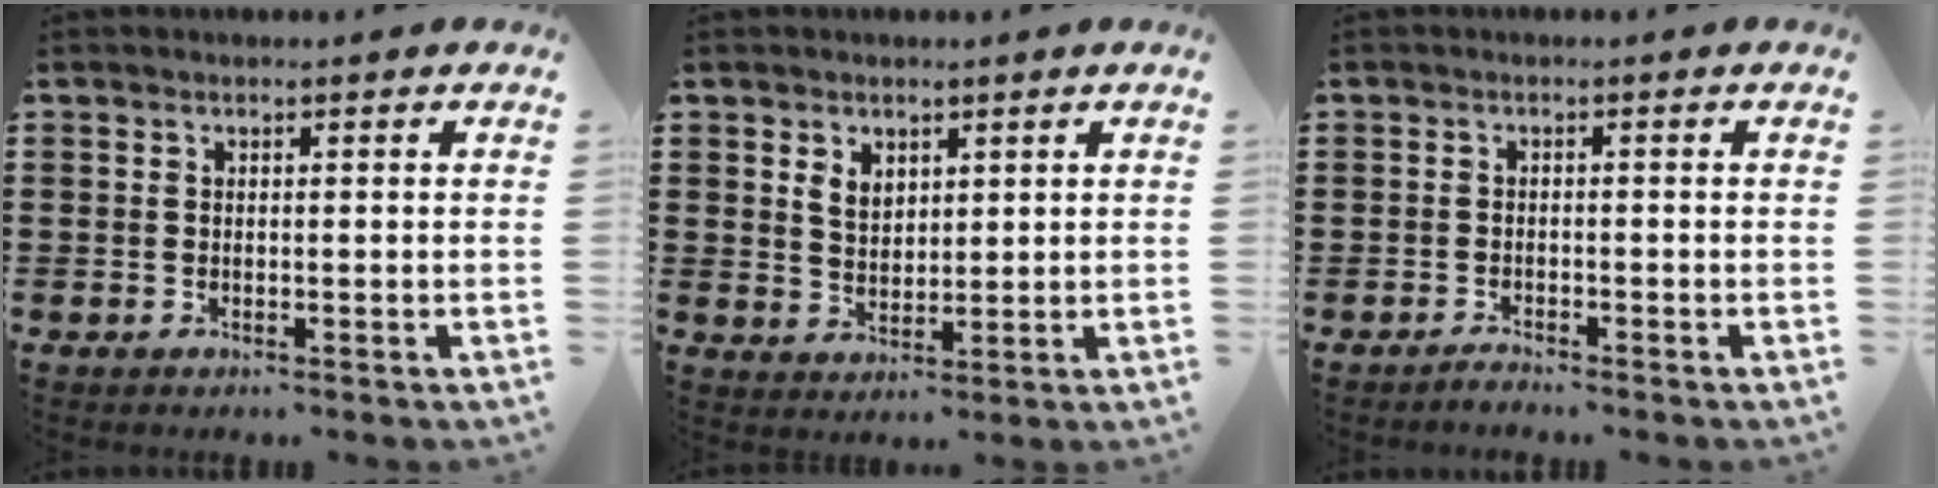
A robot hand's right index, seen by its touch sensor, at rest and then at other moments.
{"total": 3.2, "force": [1.8, 2.2, 1.4], "torque": [-0.036, 0.009, 0.033]}
{"total": 1.2, "force": [-1.2, 0.0, 0.0], "torque": [-0.003, 0.003, -0.025]}